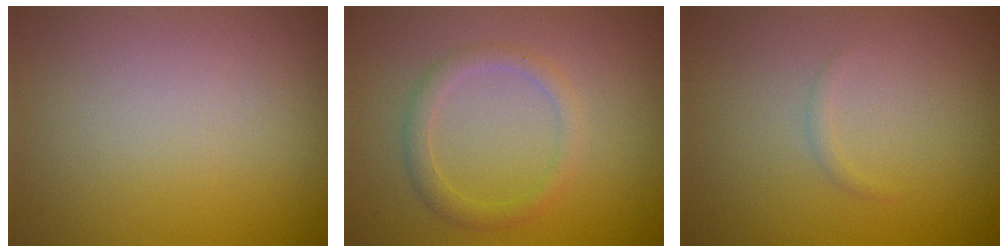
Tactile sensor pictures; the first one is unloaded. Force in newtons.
{"total": 1.9, "press": 1.9, "slide": 0.1}
{"total": 0.5, "press": 0.5, "slide": 0.0}